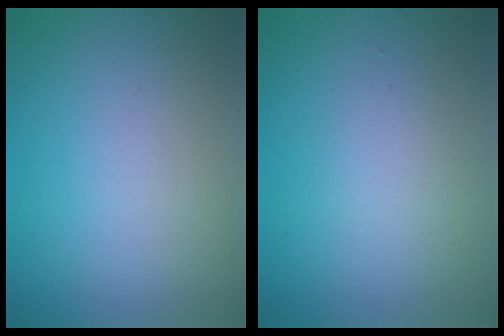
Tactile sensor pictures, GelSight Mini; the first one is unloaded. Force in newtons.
{"total": 1.5, "press": 1.4, "slide": 0.1}